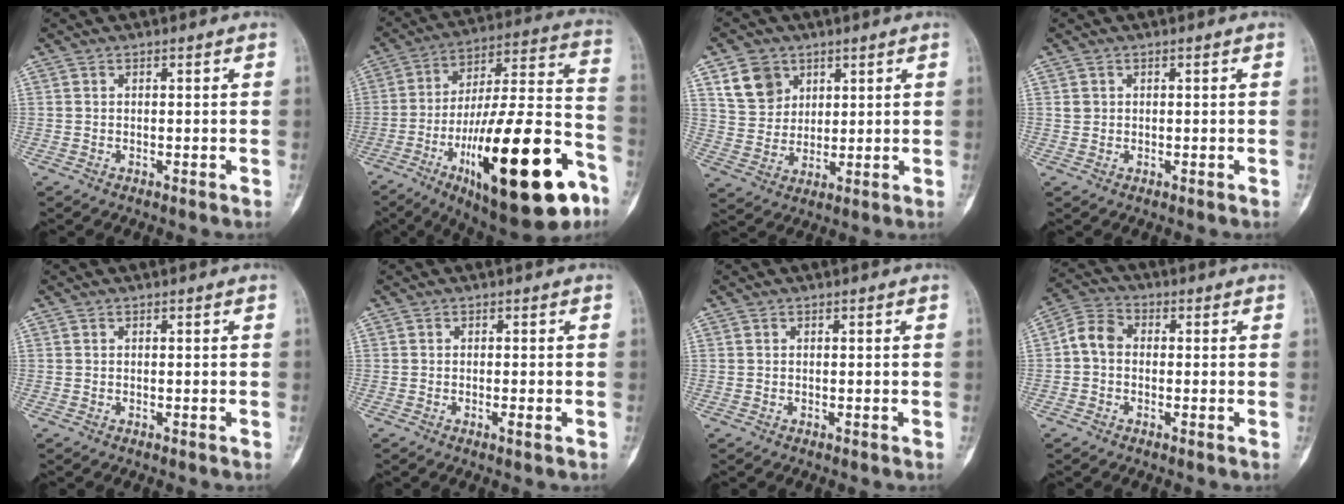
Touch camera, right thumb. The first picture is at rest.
{"total": 31.7, "force": [-13.8, 9.7, 26.8], "torque": [-0.397, 0.065, -0.206]}
{"total": 8.6, "force": [4.3, 6.8, 3.1], "torque": [-0.034, -0.017, 0.089]}
{"total": 1.2, "force": [0.3, 1.1, 0.4], "torque": [-0.001, 0.001, 0.006]}
{"total": 0.0}
{"total": 1.4, "force": [-0.5, 0.2, 1.3], "torque": [-0.019, -0.002, -0.009]}
{"total": 0.0}
{"total": 5.6, "force": [-0.3, 4.3, 3.6], "torque": [-0.059, 0.018, -0.020]}